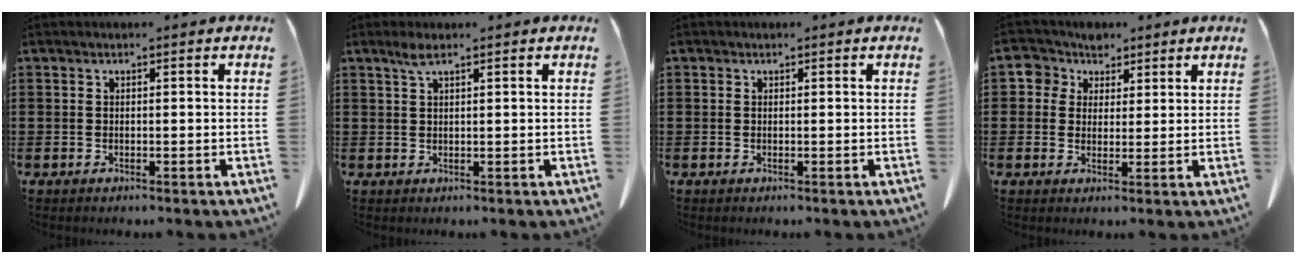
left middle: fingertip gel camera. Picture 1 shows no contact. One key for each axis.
{"total": 2.2, "fx": 1.4, "fy": 0.4, "fz": 1.7, "tx": -0.037, "ty": 0.003, "tz": 0.024}
{"total": 0.0}
{"total": 4.9, "fx": 2.6, "fy": 4.0, "fz": 1.1, "tx": -0.036, "ty": 0.005, "tz": 0.044}